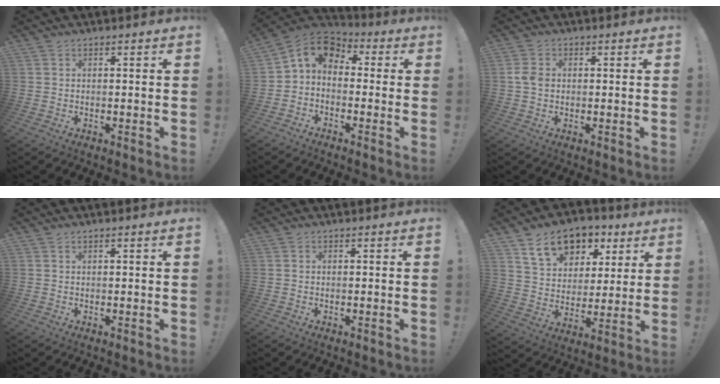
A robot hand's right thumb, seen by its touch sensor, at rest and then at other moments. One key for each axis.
{"total": 7.4, "fx": 0.3, "fy": 5.9, "fz": 4.4, "tx": -0.085, "ty": 0.005, "tz": 0.010}
{"total": 3.6, "fx": -0.1, "fy": 2.6, "fz": 2.5, "tx": -0.050, "ty": 0.006, "tz": -0.003}
{"total": 0.8, "fx": 0.5, "fy": -0.1, "fz": 0.5, "tx": -0.004, "ty": -0.003, "tz": 0.008}
{"total": 0.0}
{"total": 14.4, "fx": 8.4, "fy": 9.8, "fz": 6.6, "tx": -0.099, "ty": -0.039, "tz": 0.155}